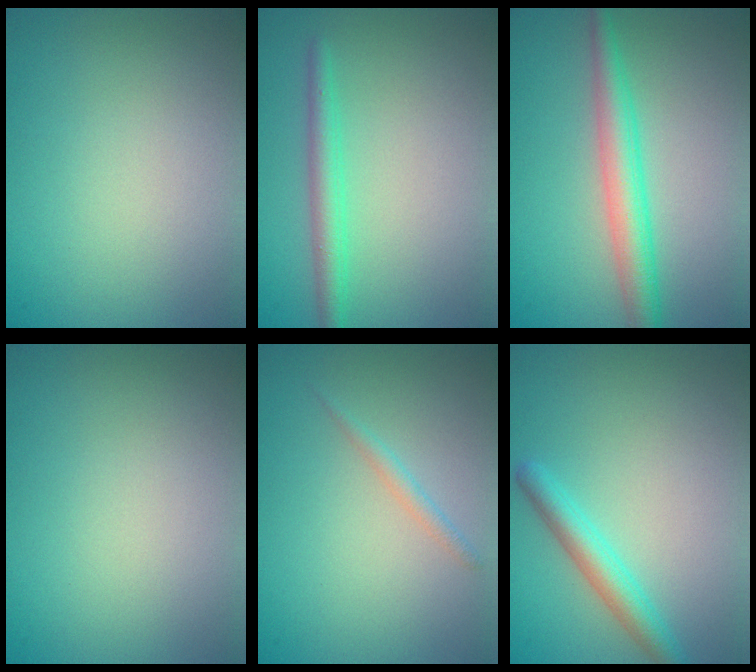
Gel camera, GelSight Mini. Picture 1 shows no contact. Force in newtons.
{"total": 2.4, "press": 2.4, "slide": 0.2}
{"total": 3.8, "press": 3.8, "slide": 0.1}
{"total": 0.0}
{"total": 1.0, "press": 1.0, "slide": 0.1}
{"total": 2.8, "press": 2.8, "slide": 0.2}